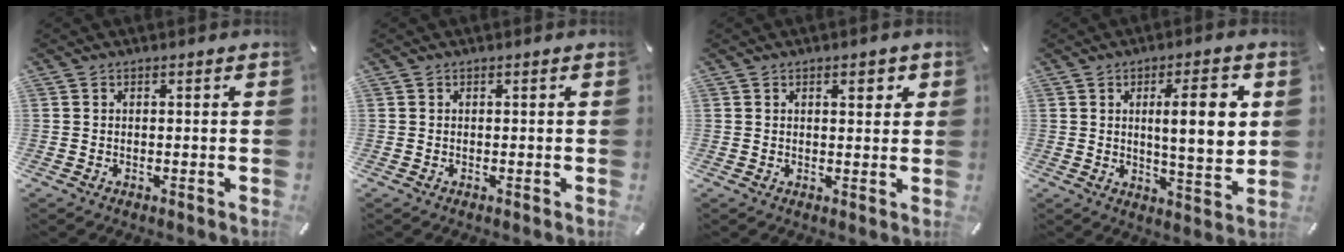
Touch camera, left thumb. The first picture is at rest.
{"total": 0.0}
{"total": 2.9, "force": [1.6, 1.2, 2.2], "torque": [-0.030, 0.000, 0.022]}
{"total": 12.5, "force": [2.9, 3.2, 11.7], "torque": [-0.169, -0.006, 0.037]}